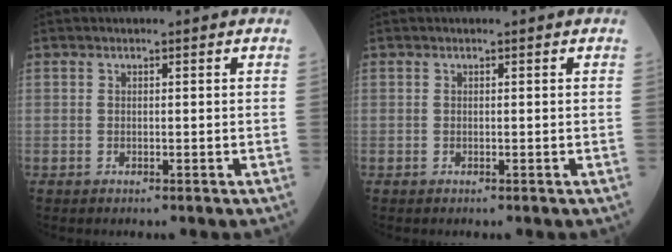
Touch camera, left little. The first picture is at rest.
{"total": 0.0}